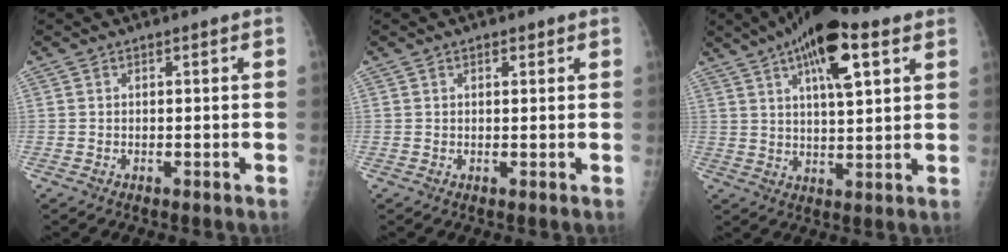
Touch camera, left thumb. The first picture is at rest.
{"total": 1.2, "force": [0.7, 0.7, 0.7], "torque": [-0.006, -0.002, 0.008]}
{"total": 13.6, "force": [6.8, 4.5, 10.9], "torque": [-0.161, -0.009, 0.108]}